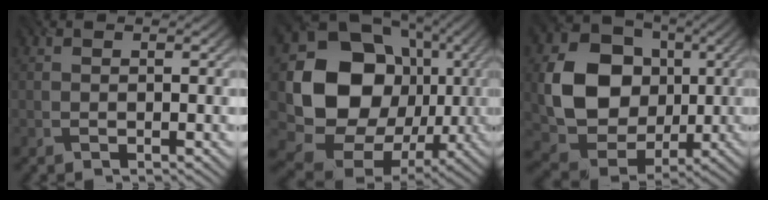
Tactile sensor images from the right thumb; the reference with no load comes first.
{"total": 18.3, "force": [0.4, 15.4, 10.0], "torque": [-0.193, -0.047, 0.018]}
{"total": 14.4, "force": [0.5, 12.0, 8.1], "torque": [-0.181, -0.021, 0.009]}